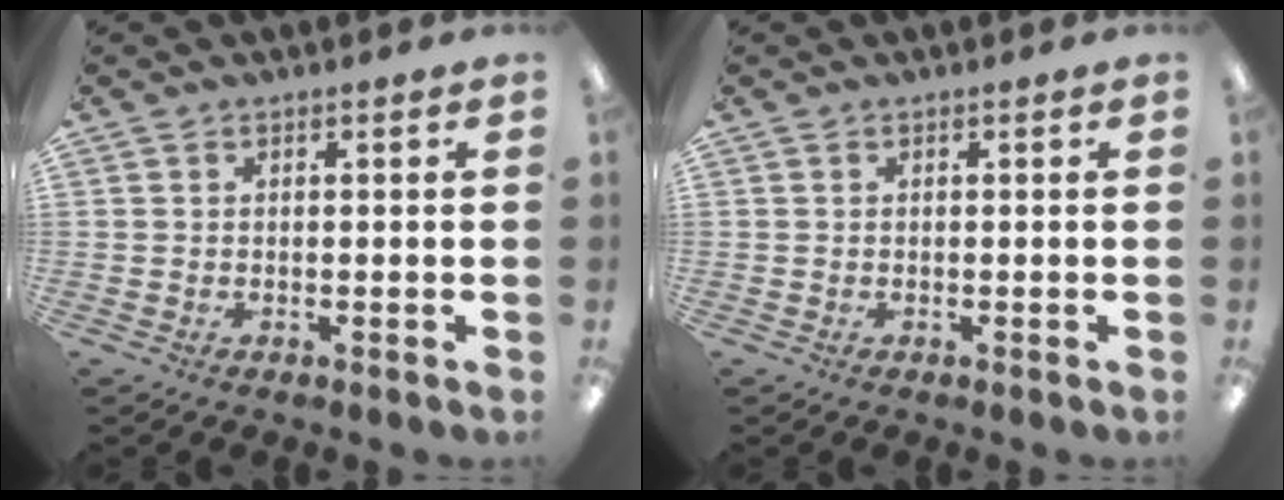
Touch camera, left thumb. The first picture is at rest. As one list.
[{"total": 0.0}]